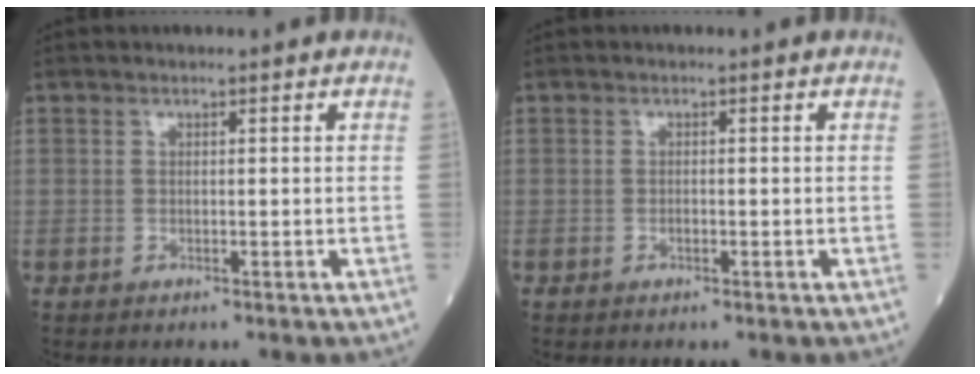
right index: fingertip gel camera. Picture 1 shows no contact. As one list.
[{"total": 0.6, "force": [-0.2, 0.2, 0.5], "torque": [-0.013, -0.001, -0.003]}]